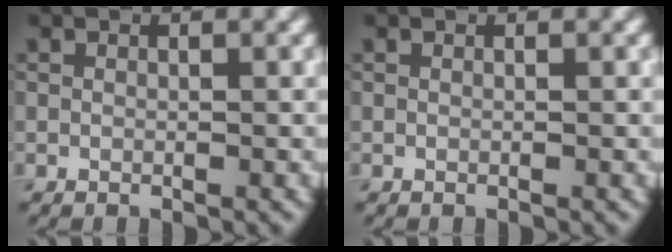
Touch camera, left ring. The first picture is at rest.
{"total": 0.0}